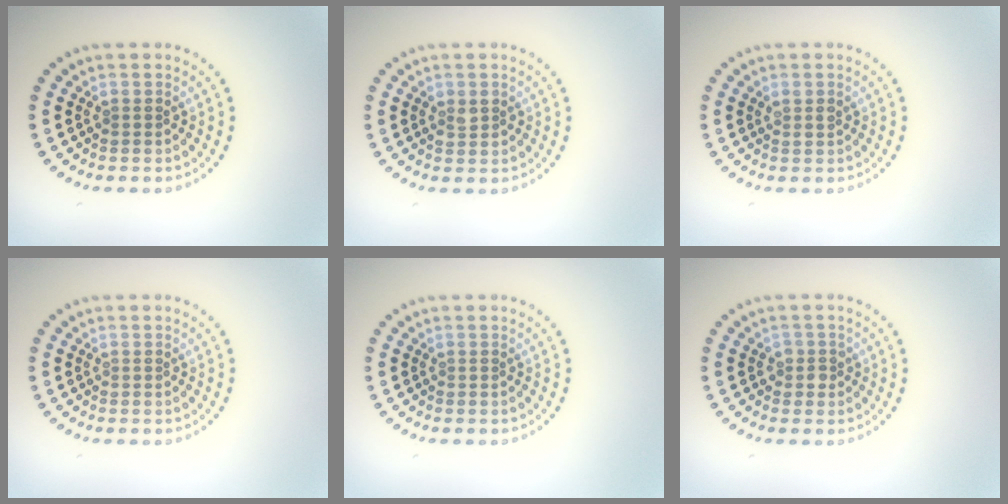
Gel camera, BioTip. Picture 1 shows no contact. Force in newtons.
{"total": 1.4, "press": 1.4, "slide": 0.0}
{"total": 0.9, "press": 0.8, "slide": 0.5}
{"total": 0.0}
{"total": 0.0}
{"total": 1.3, "press": 1.1, "slide": 0.6}